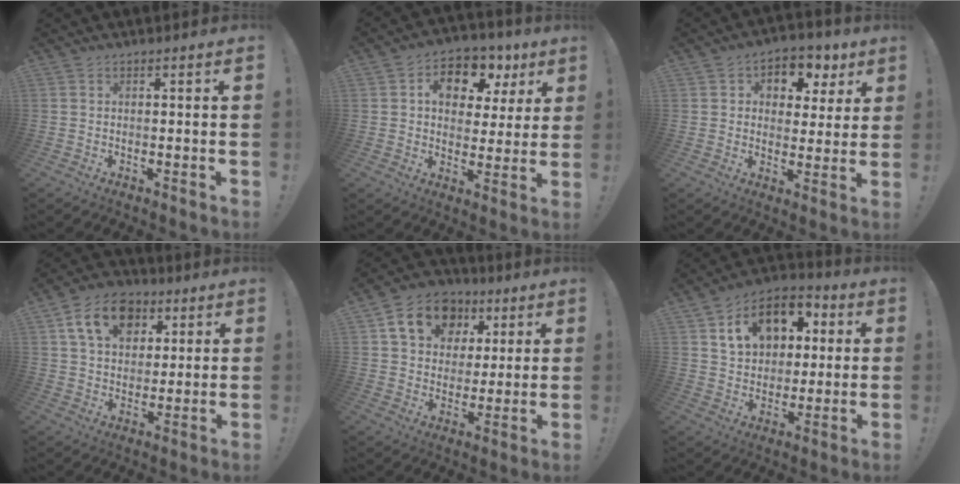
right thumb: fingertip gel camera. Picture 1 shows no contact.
{"total": 11.1, "force": [5.0, 7.5, 6.6], "torque": [-0.095, -0.026, 0.091]}
{"total": 6.8, "force": [2.6, 5.8, 2.5], "torque": [-0.027, -0.020, 0.050]}
{"total": 14.3, "force": [6.2, 10.5, 7.6], "torque": [-0.118, -0.014, 0.119]}
{"total": 15.0, "force": [6.5, 11.5, 7.1], "torque": [-0.108, -0.016, 0.125]}
{"total": 14.4, "force": [5.6, 10.9, 7.6], "torque": [-0.121, -0.010, 0.109]}